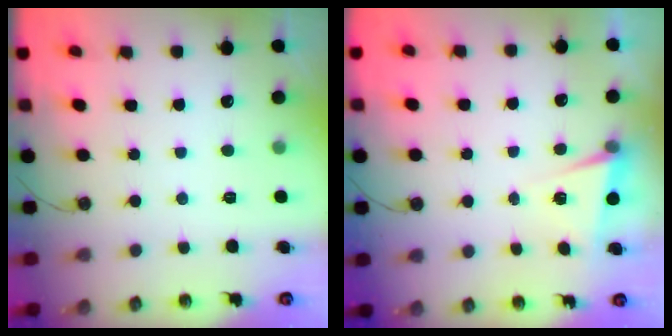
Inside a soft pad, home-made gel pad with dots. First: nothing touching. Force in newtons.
{"total": 2.5, "press": 1.8, "slide": 1.8}